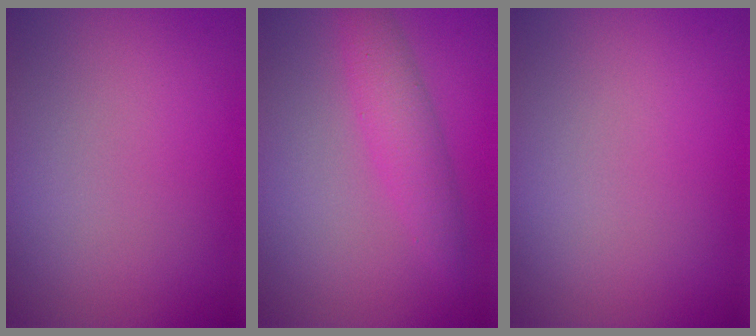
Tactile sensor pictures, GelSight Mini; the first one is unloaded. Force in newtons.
{"total": 2.9, "press": 2.9, "slide": 0.1}
{"total": 0.0}